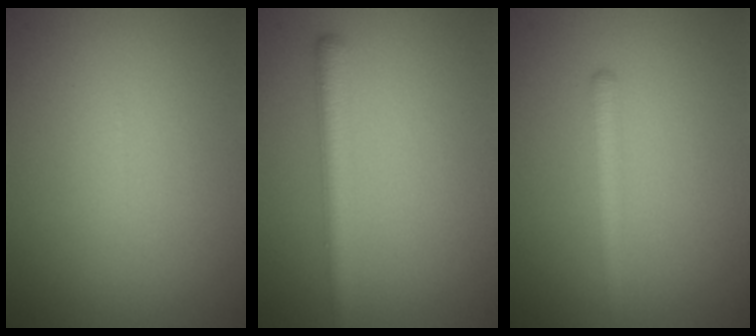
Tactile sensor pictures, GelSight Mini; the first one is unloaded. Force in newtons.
{"total": 2.6, "press": 2.6, "slide": 0.1}
{"total": 1.7, "press": 1.7, "slide": 0.2}